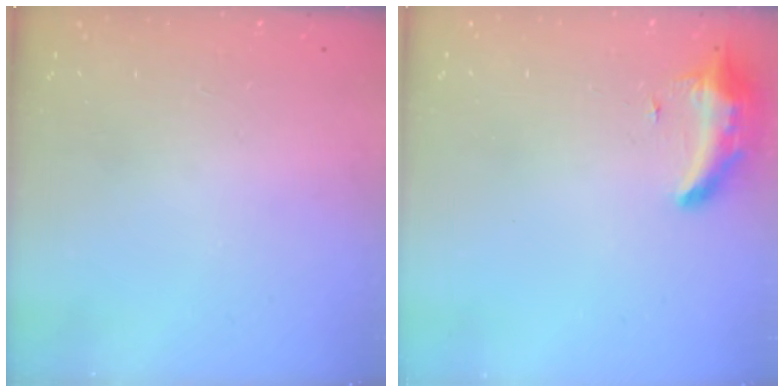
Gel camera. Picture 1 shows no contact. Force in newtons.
{"total": 8.5, "press": 8.4, "slide": 1.4}